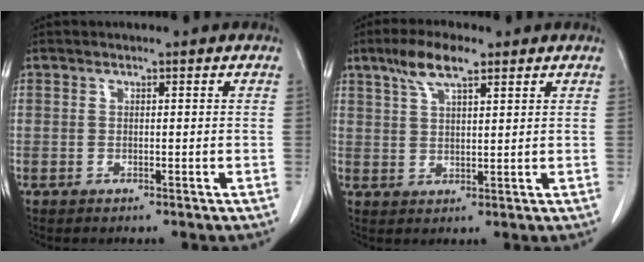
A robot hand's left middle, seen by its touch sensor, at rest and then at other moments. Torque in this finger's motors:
{"motor_torque": [1.16, -0.97, 0.09, 0.07]}